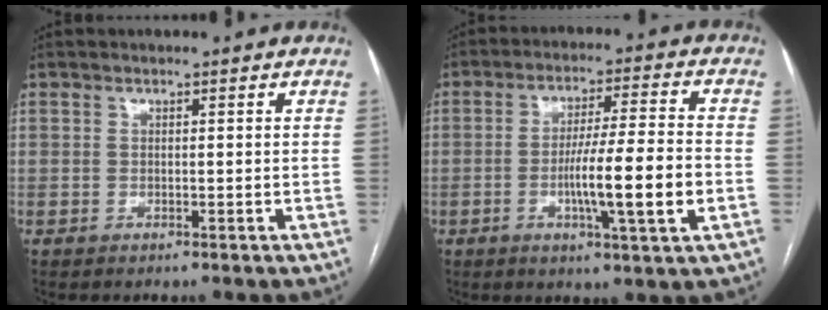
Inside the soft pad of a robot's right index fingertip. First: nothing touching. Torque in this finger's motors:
{"motor_torque": [1.88, -0.27, 0.90, 0.20]}